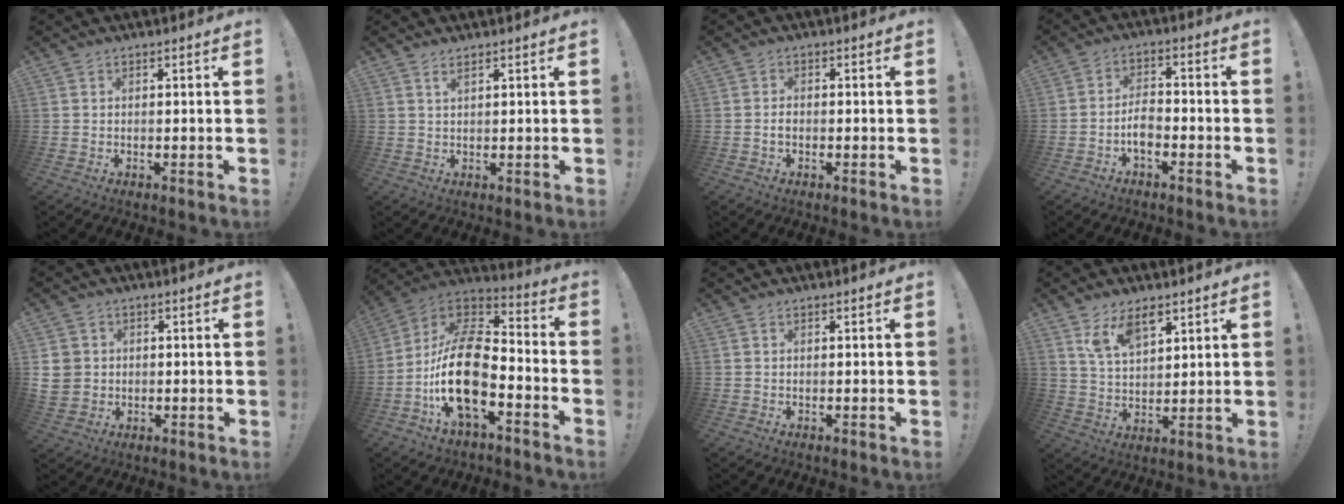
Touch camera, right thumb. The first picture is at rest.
{"total": 1.6, "force": [1.1, 0.2, 1.2], "torque": [-0.025, -0.002, 0.020]}
{"total": 1.4, "force": [-0.6, 0.9, 0.9], "torque": [-0.022, 0.008, -0.009]}
{"total": 5.4, "force": [-2.6, 2.9, 3.7], "torque": [-0.065, 0.009, -0.046]}
{"total": 6.4, "force": [1.0, 6.0, 2.1], "torque": [-0.051, -0.002, 0.019]}
{"total": 20.3, "force": [-6.0, 10.1, 16.6], "torque": [-0.336, 0.029, -0.099]}
{"total": 0.0}
{"total": 8.4, "force": [6.0, 3.7, 4.5], "torque": [-0.081, -0.028, 0.111]}